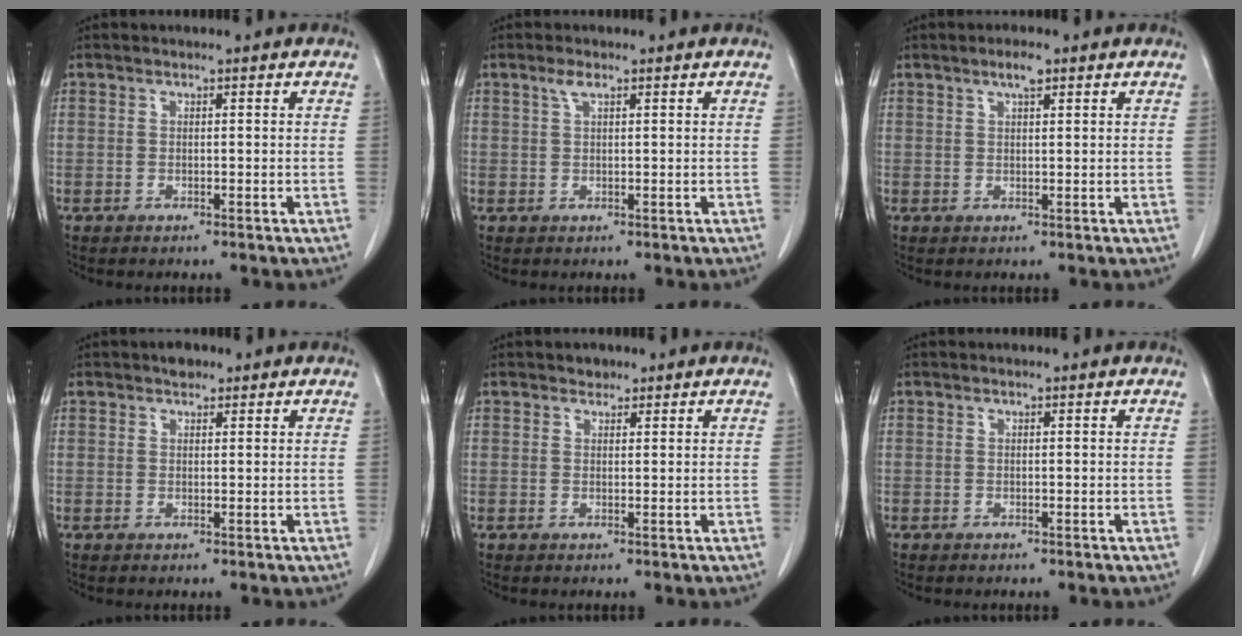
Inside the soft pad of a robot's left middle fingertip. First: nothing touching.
{"total": 1.5, "force": [0.9, 0.4, 1.1], "torque": [-0.026, 0.007, 0.019]}
{"total": 2.2, "force": [1.4, 0.4, 1.6], "torque": [-0.033, 0.003, 0.024]}
{"total": 1.8, "force": [1.3, 0.9, 0.6], "torque": [-0.016, 0.007, 0.020]}
{"total": 1.3, "force": [1.0, 0.8, 0.1], "torque": [-0.003, -0.001, 0.013]}
{"total": 0.0}